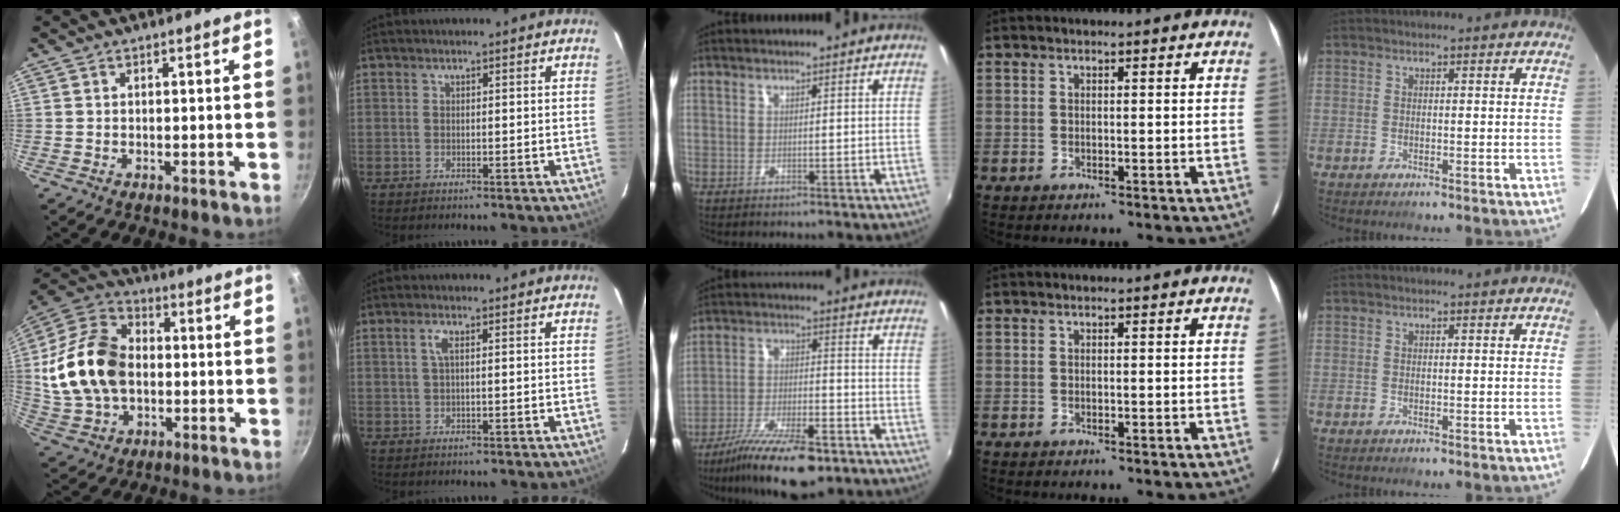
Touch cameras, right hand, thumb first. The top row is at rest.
{"thumb": {"total": 19.3, "force": [0.0, 13.6, 13.7], "torque": [-0.250, 0.025, 0.000]}, "index": {"total": 1.8, "force": [0.3, 0.2, 1.7], "torque": [-0.035, 0.005, 0.004]}, "middle": {"total": 15.3, "force": [-11.0, 4.4, 9.7], "torque": [-0.193, -0.035, -0.186]}}